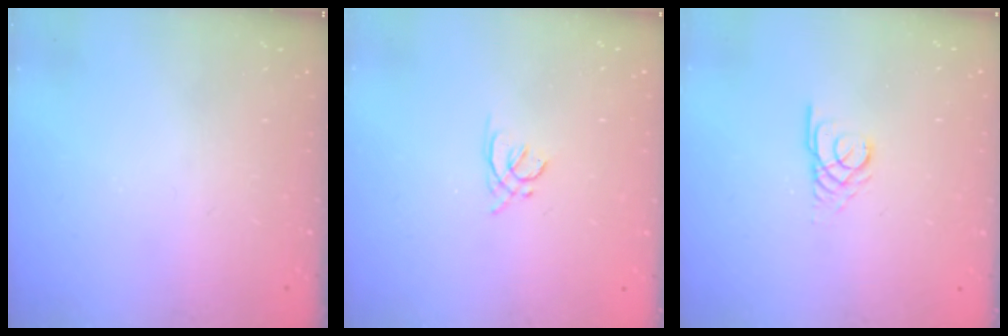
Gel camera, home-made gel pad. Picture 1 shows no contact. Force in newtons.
{"total": 1.8, "press": 1.7, "slide": 0.5}
{"total": 2.6, "press": 2.6, "slide": 0.2}